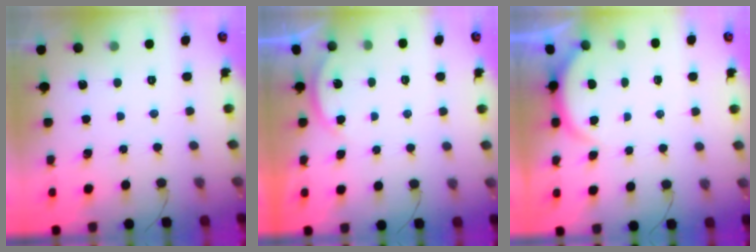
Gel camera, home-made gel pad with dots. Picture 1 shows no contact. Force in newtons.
{"total": 2.2, "press": 2.2, "slide": 0.5}
{"total": 2.5, "press": 2.5, "slide": 0.6}